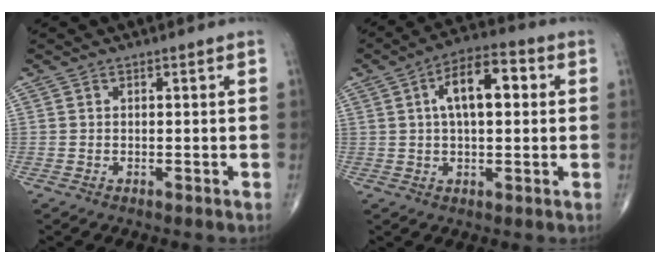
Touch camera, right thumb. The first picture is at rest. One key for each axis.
{"total": 10.7, "fx": 2.2, "fy": 5.0, "fz": 9.2, "tx": -0.141, "ty": 0.020, "tz": 0.027}